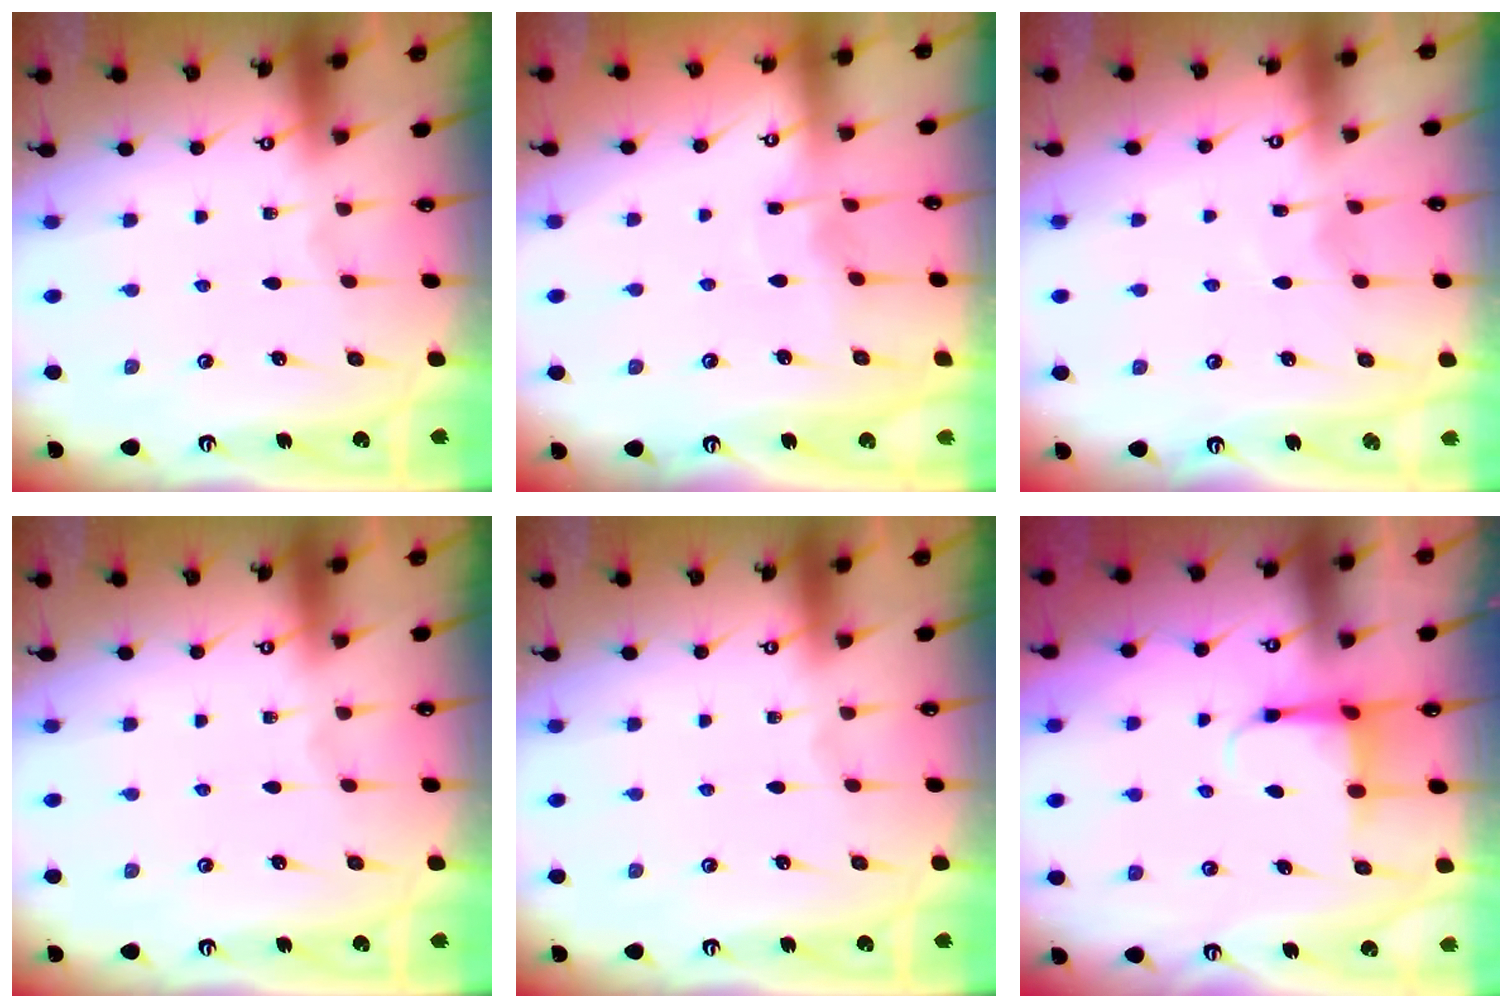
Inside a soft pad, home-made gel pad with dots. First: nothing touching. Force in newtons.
{"total": 2.9, "press": 2.9, "slide": 0.2}
{"total": 4.2, "press": 4.2, "slide": 0.5}
{"total": 0.0}
{"total": 0.0}
{"total": 4.9, "press": 4.9, "slide": 0.6}